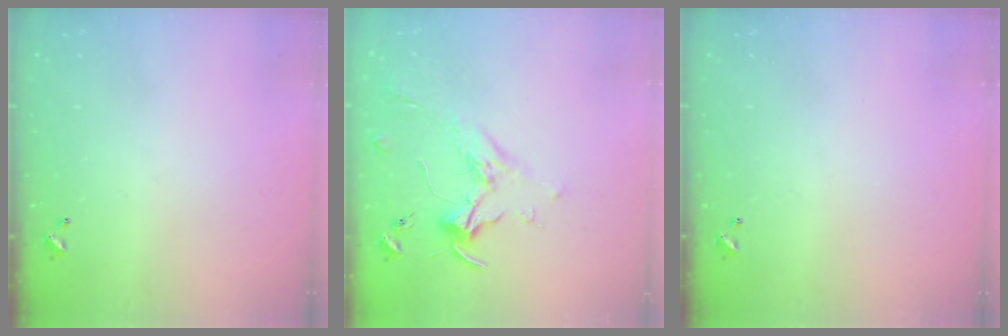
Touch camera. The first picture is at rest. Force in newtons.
{"total": 1.9, "press": 1.8, "slide": 0.8}
{"total": 0.0}